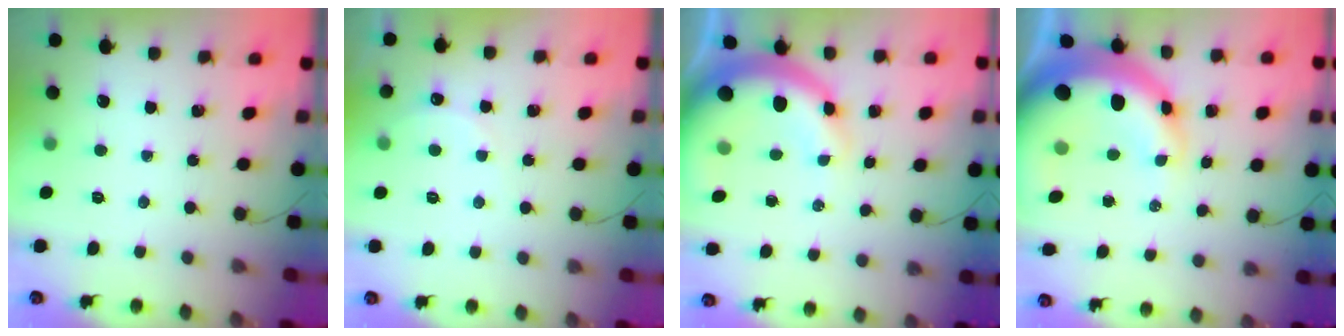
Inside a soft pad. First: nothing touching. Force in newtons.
{"total": 6.2, "press": 6.0, "slide": 1.2}
{"total": 12.4, "press": 12.1, "slide": 2.5}
{"total": 18.4, "press": 18.0, "slide": 4.0}